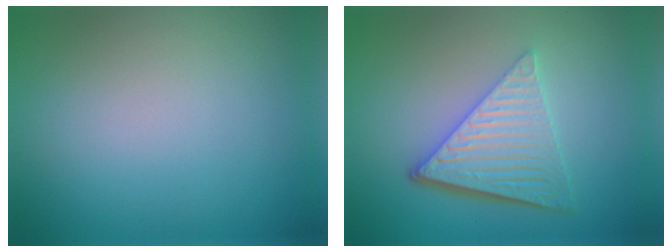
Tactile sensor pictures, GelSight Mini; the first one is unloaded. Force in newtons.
{"total": 6.5, "press": 4.4, "slide": 4.8}